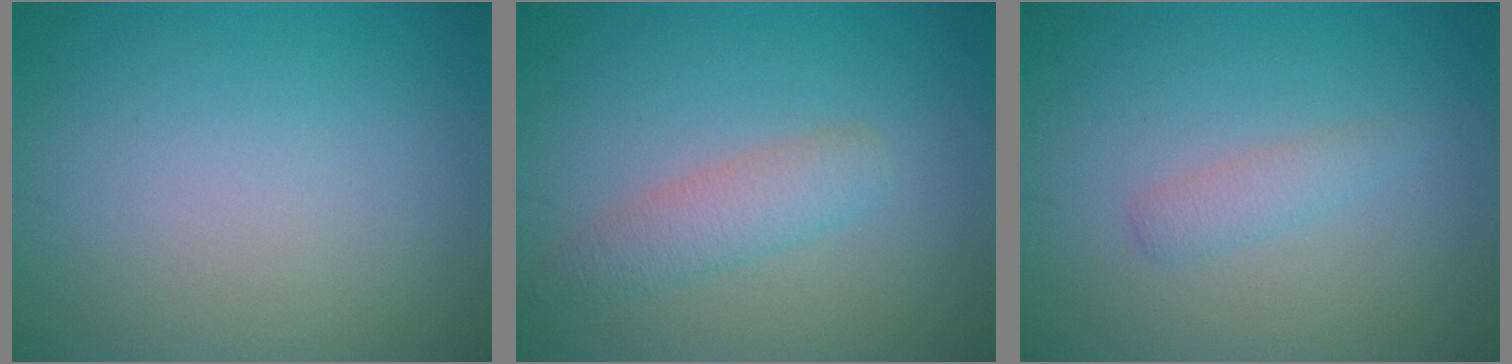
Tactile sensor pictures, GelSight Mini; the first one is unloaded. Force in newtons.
{"total": 2.7, "press": 2.7, "slide": 0.1}
{"total": 1.4, "press": 1.4, "slide": 0.0}